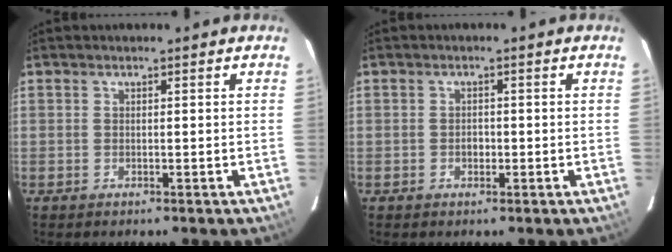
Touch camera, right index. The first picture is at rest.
{"total": 1.4, "force": [-0.5, 1.1, 0.7], "torque": [-0.012, 0.004, -0.007]}